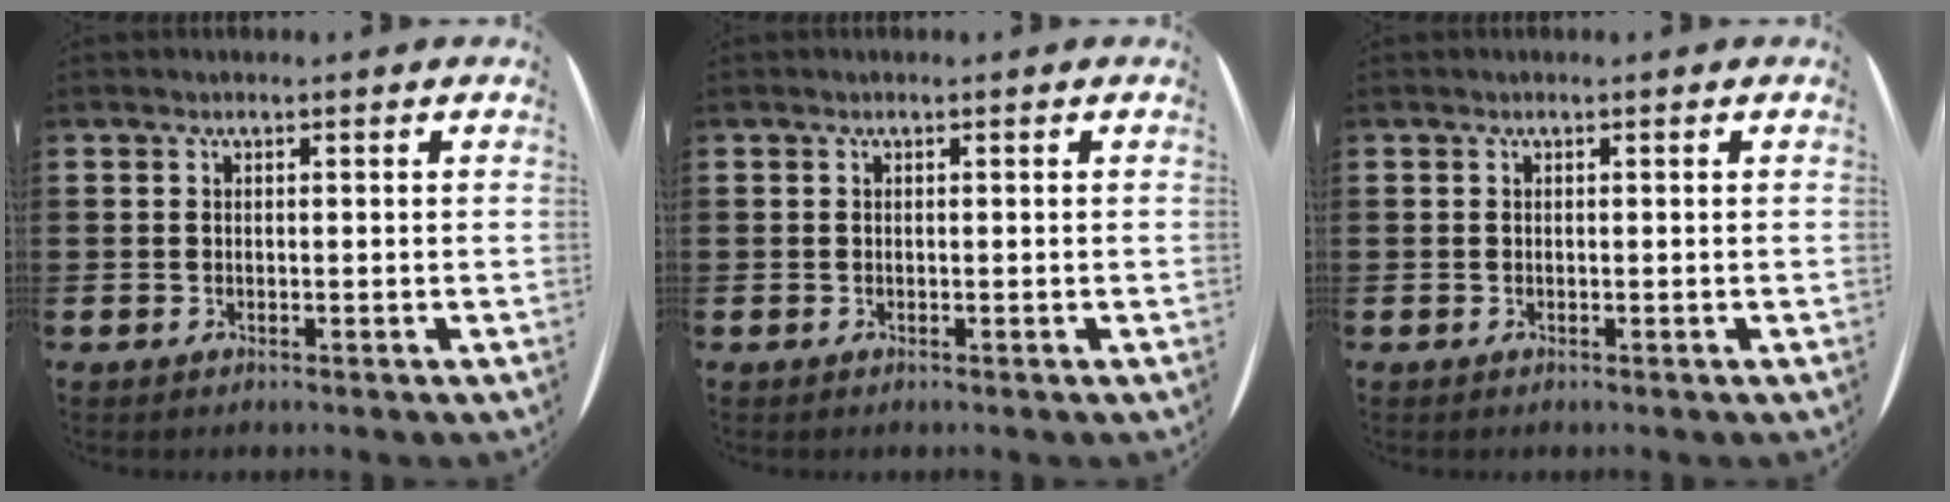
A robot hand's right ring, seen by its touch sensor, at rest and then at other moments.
{"total": 0.0}
{"total": 0.0}